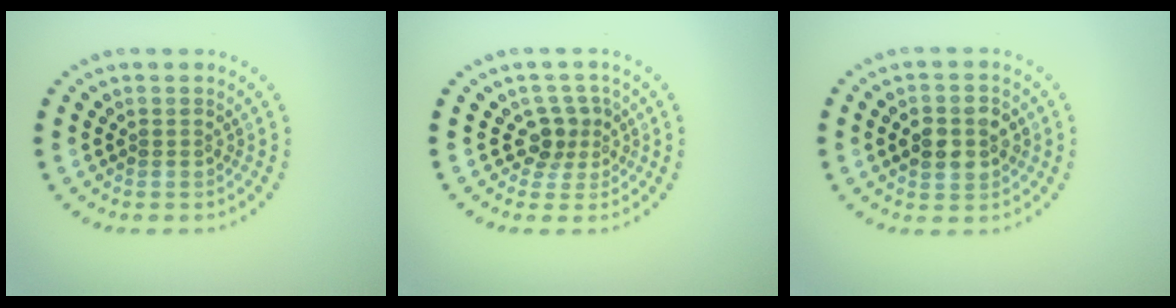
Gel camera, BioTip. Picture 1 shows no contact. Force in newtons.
{"total": 2.3, "press": 1.7, "slide": 1.5}
{"total": 3.8, "press": 3.8, "slide": 0.2}